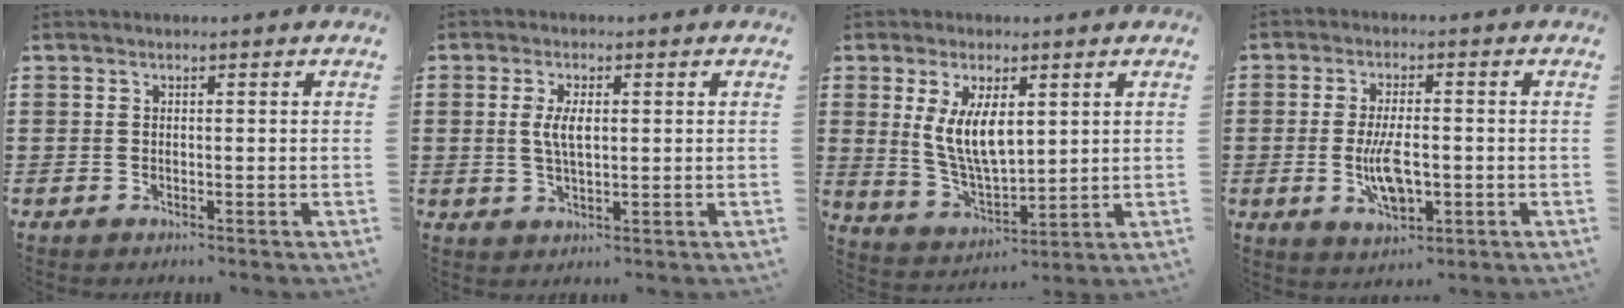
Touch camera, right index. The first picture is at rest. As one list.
[{"total": 3.9, "force": [0.5, 1.6, 3.6], "torque": [-0.073, 0.006, 0.006]}, {"total": 7.7, "force": [1.9, 3.5, 6.6], "torque": [-0.140, 0.004, 0.033]}, {"total": 6.9, "force": [-1.2, 2.9, 6.2], "torque": [-0.119, -0.006, -0.026]}]